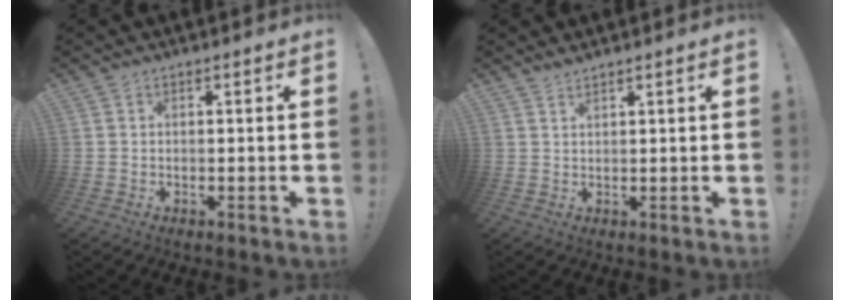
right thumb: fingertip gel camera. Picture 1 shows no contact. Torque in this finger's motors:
{"motor_torque": [0.15, -0.01, 0.30, -0.08, -0.02]}